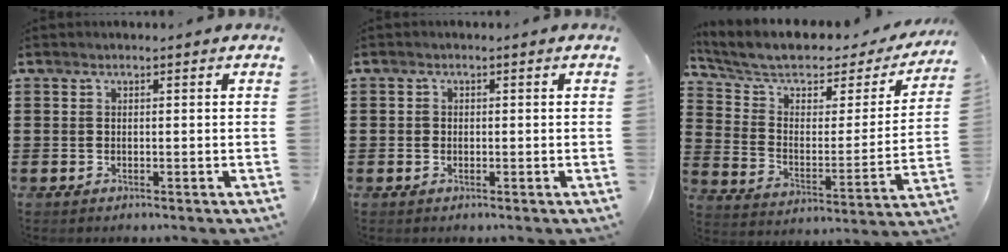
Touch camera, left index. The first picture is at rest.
{"total": 0.9, "force": [-0.1, 0.8, 0.3], "torque": [-0.010, 0.004, -0.003]}
{"total": 6.8, "force": [5.1, 2.9, 3.5], "torque": [-0.096, -0.033, 0.085]}